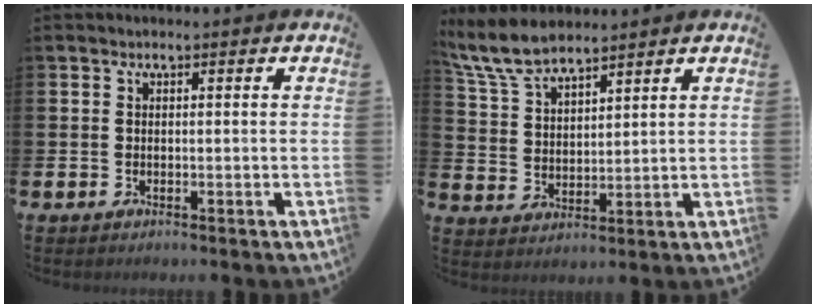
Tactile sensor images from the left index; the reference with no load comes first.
{"total": 7.2, "force": [6.6, 1.6, 2.4], "torque": [-0.076, -0.019, 0.125]}